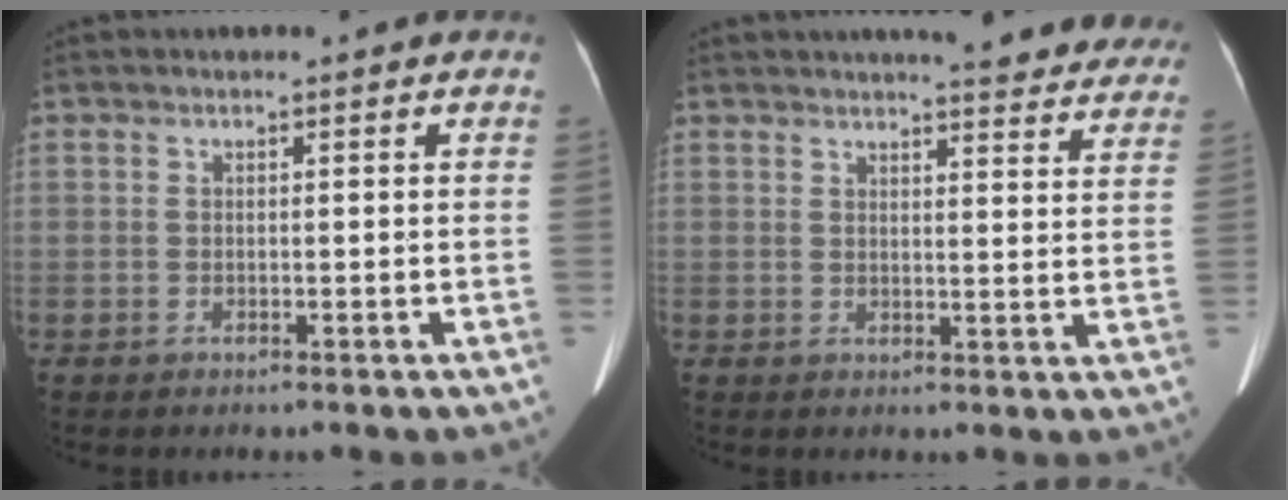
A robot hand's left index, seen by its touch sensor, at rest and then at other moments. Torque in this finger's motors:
{"motor_torque": [0.71, -0.84, 0.29, 0.08]}